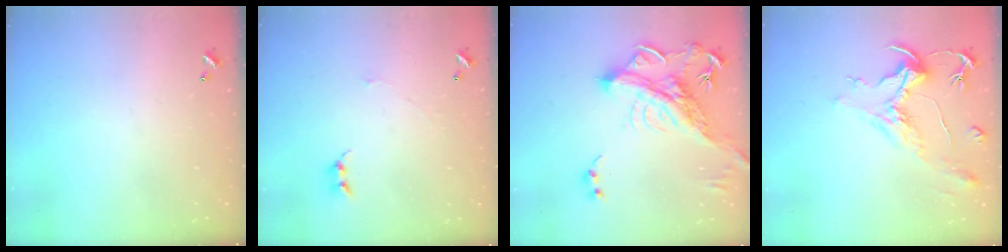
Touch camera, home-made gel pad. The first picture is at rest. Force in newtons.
{"total": 1.3, "press": 1.2, "slide": 0.3}
{"total": 8.0, "press": 7.8, "slide": 1.3}
{"total": 2.2, "press": 1.7, "slide": 1.3}